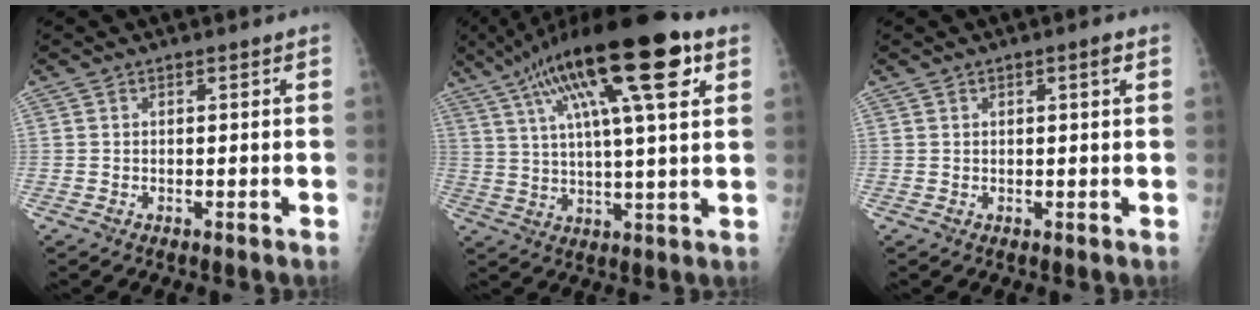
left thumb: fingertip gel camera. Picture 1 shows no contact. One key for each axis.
{"total": 23.2, "fx": 11.0, "fy": 5.1, "fz": 19.8, "tx": -0.334, "ty": 0.010, "tz": 0.180}
{"total": 1.7, "fx": 0.7, "fy": 0.3, "fz": 1.4, "tx": -0.021, "ty": 0.000, "tz": 0.010}